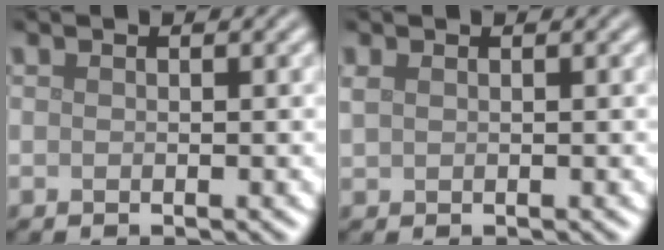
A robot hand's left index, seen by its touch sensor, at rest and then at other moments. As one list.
[{"total": 0.8, "force": [0.5, 0.4, 0.5], "torque": [-0.015, 0.002, 0.012]}]